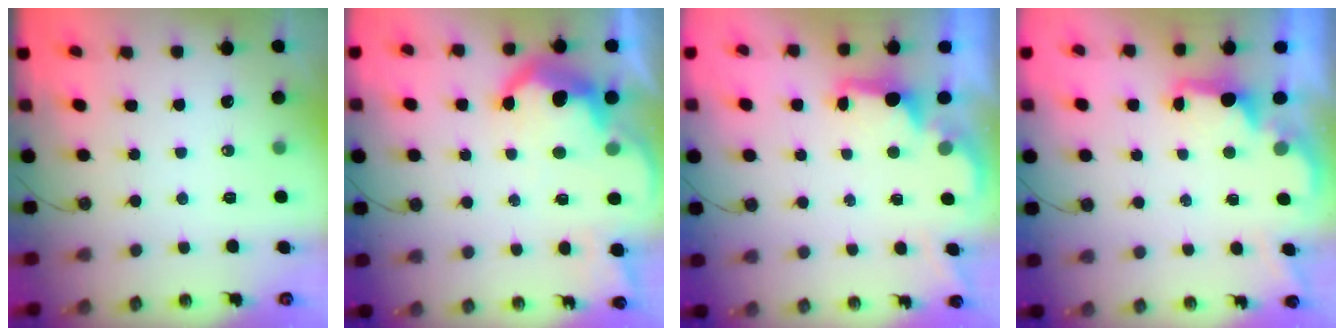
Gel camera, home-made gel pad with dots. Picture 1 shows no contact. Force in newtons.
{"total": 14.9, "press": 14.8, "slide": 1.0}
{"total": 2.1, "press": 1.9, "slide": 0.8}
{"total": 1.8, "press": 1.7, "slide": 0.7}